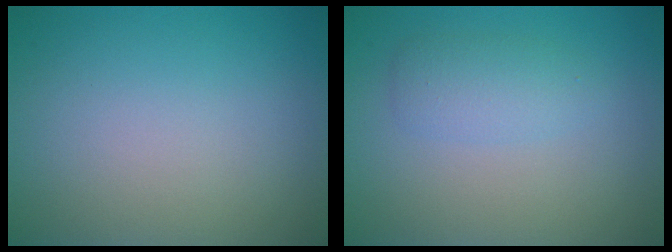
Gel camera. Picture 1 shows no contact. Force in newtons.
{"total": 2.3, "press": 2.2, "slide": 0.2}